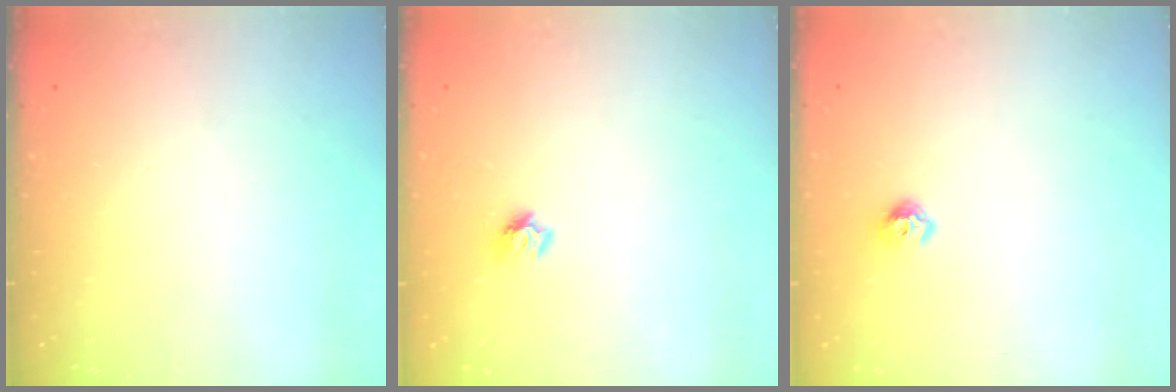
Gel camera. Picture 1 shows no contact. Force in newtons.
{"total": 7.0, "press": 7.0, "slide": 0.7}
{"total": 6.5, "press": 6.5, "slide": 0.7}